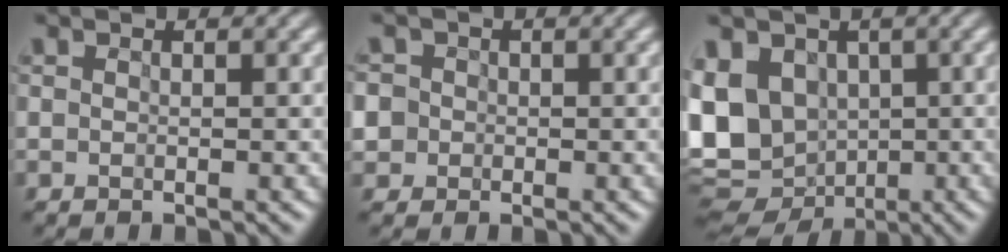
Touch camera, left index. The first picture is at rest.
{"total": 5.5, "force": [-0.8, 5.2, 1.5], "torque": [-0.047, 0.024, -0.033]}
{"total": 12.9, "force": [-1.6, 10.4, 7.5], "torque": [-0.174, 0.003, -0.031]}